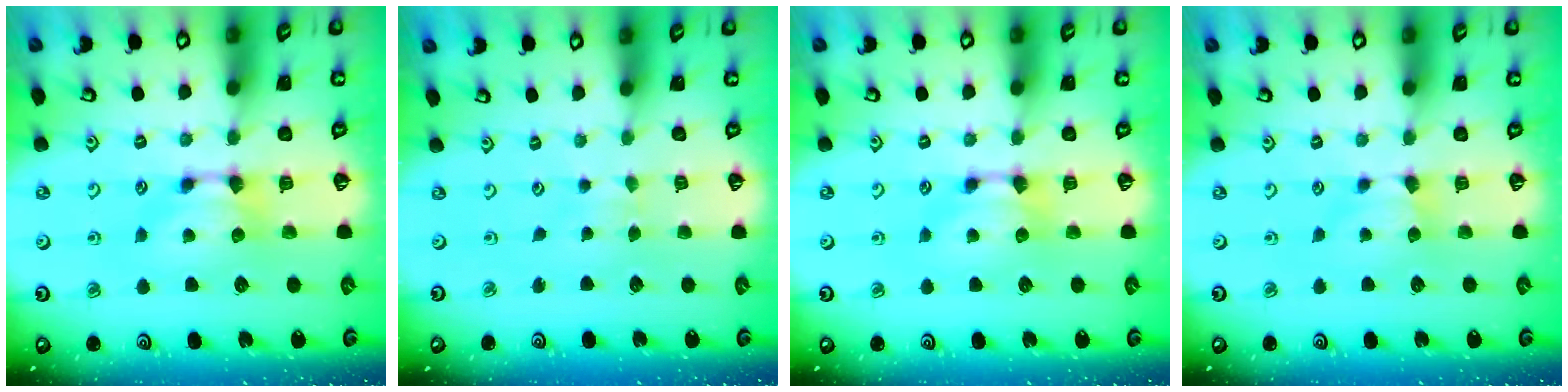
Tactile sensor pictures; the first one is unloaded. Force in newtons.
{"total": 3.3, "press": 3.3, "slide": 0.1}
{"total": 0.0}
{"total": 1.8, "press": 1.7, "slide": 0.5}